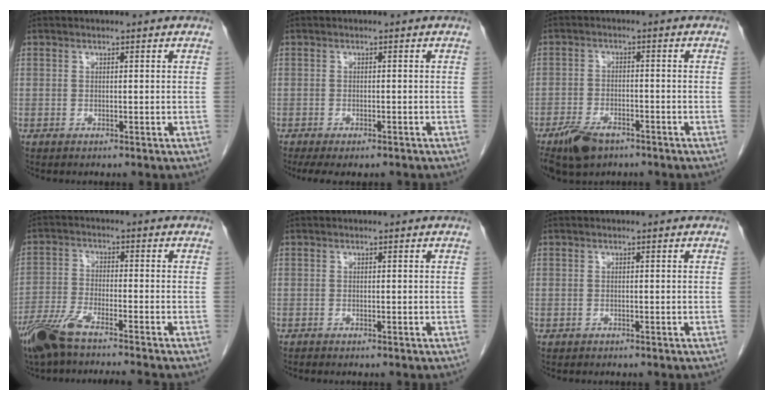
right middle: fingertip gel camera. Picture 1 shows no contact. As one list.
[{"total": 5.7, "force": [-4.4, 2.0, 3.0], "torque": [-0.041, -0.010, -0.063]}, {"total": 6.9, "force": [-4.8, 3.2, 3.9], "torque": [-0.075, -0.006, -0.081]}, {"total": 9.4, "force": [-7.7, 0.2, 5.4], "torque": [-0.103, -0.025, -0.140]}, {"total": 0.0}, {"total": 0.0}]